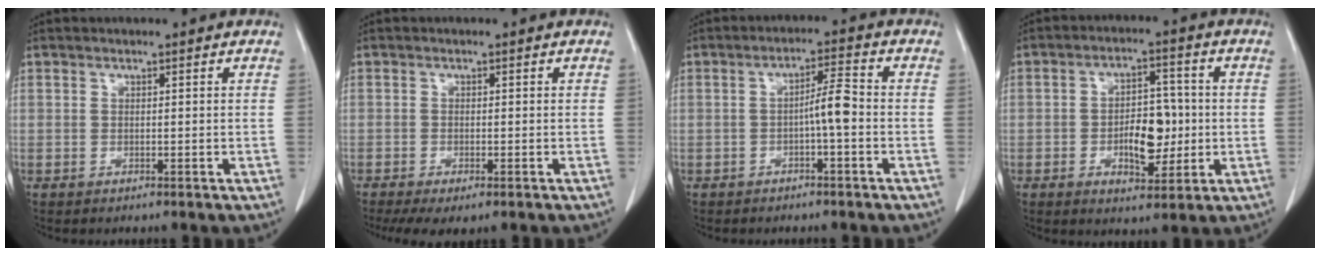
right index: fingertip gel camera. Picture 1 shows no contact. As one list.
[{"total": 5.9, "force": [-4.1, 1.8, 3.8], "torque": [-0.058, -0.015, -0.063]}, {"total": 4.1, "force": [-1.1, 0.2, 4.0], "torque": [-0.063, 0.009, -0.020]}, {"total": 6.0, "force": [-0.4, 3.7, 4.7], "torque": [-0.061, 0.007, 0.002]}]